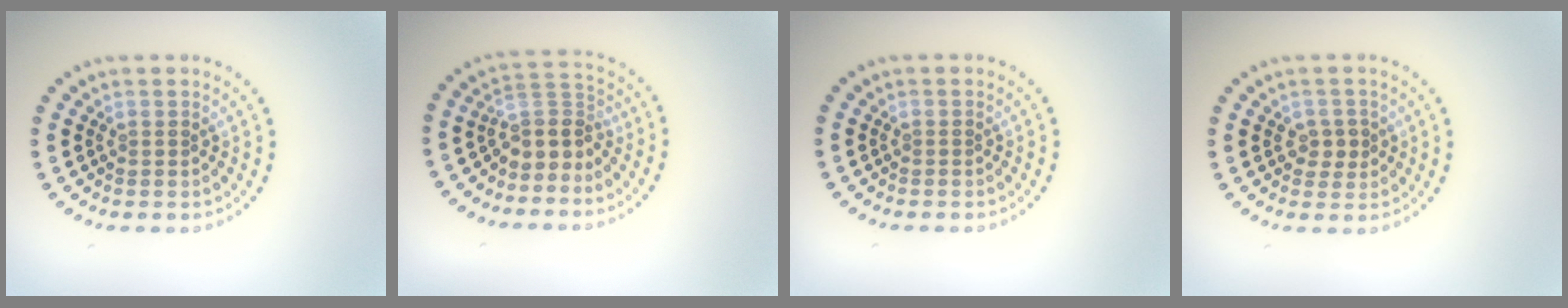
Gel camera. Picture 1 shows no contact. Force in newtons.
{"total": 3.3, "press": 2.5, "slide": 2.1}
{"total": 0.0}
{"total": 1.8, "press": 1.7, "slide": 0.5}